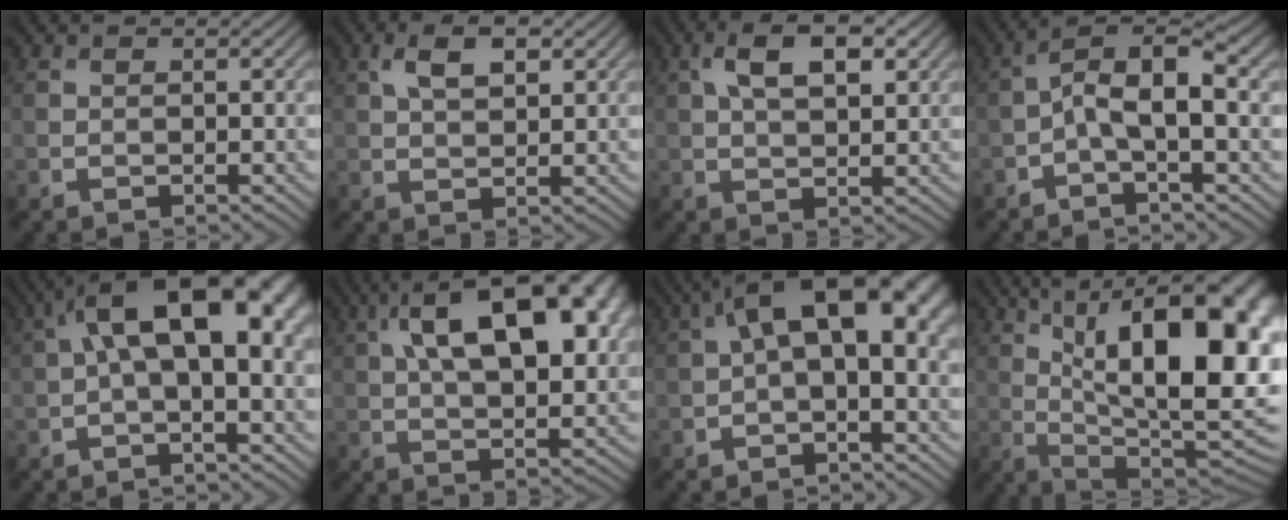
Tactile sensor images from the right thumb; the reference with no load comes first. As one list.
[{"total": 5.0, "force": [2.1, 2.4, 3.9], "torque": [-0.077, 0.005, 0.037]}, {"total": 7.4, "force": [2.8, 3.4, 6.0], "torque": [-0.112, 0.011, 0.049]}, {"total": 6.4, "force": [-0.7, 2.3, 5.9], "torque": [-0.108, 0.015, -0.019]}, {"total": 13.7, "force": [2.7, 6.3, 11.9], "torque": [-0.195, 0.016, 0.046]}, {"total": 18.0, "force": [6.4, 8.3, 14.5], "torque": [-0.223, 0.042, 0.081]}, {"total": 11.2, "force": [2.1, 5.3, 9.6], "torque": [-0.163, 0.016, 0.035]}, {"total": 21.2, "force": [5.8, 9.3, 18.2], "torque": [-0.247, 0.036, 0.089]}]